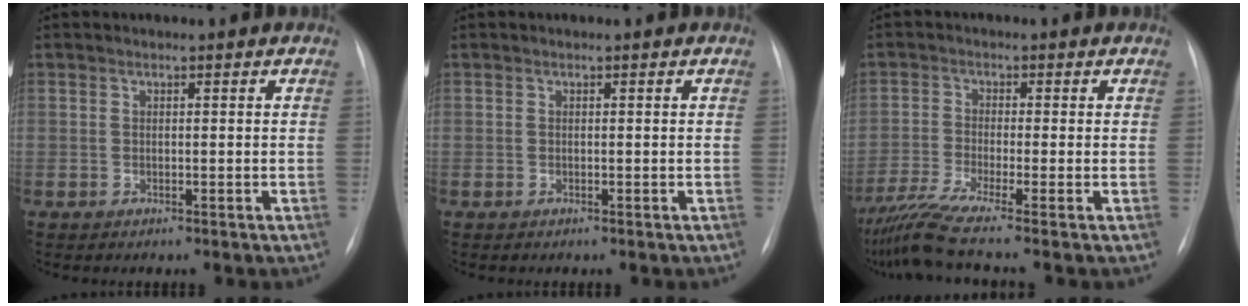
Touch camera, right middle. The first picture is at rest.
{"total": 0.0}
{"total": 7.5, "force": [-5.9, -2.0, 4.2], "torque": [-0.080, -0.027, -0.104]}